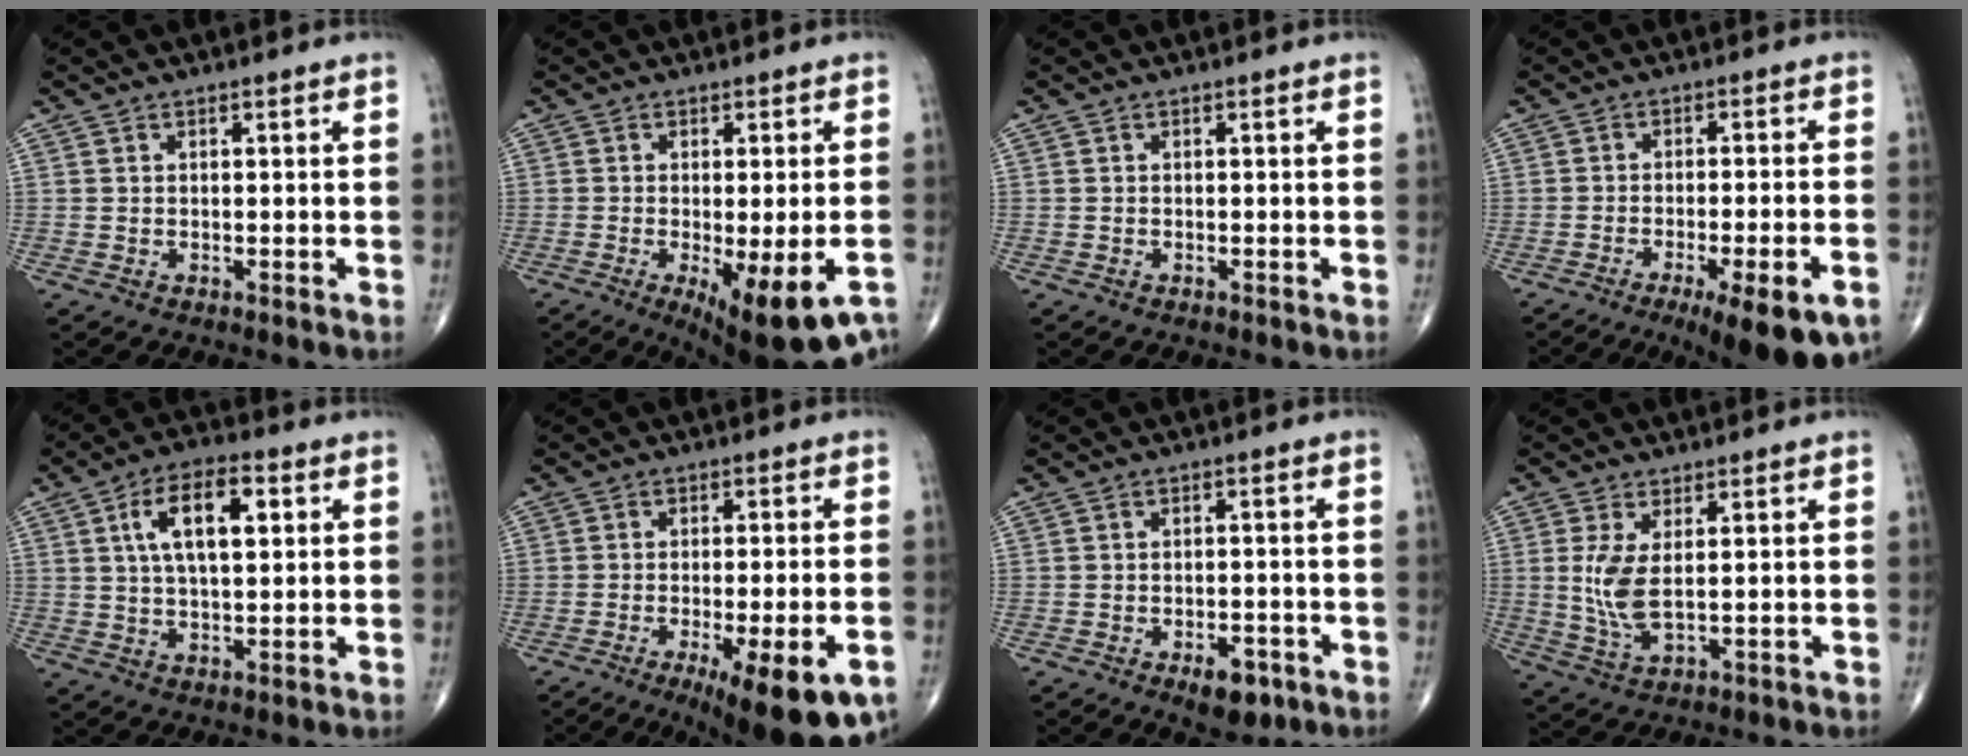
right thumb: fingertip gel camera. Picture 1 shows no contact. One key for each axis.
{"total": 14.2, "fx": -7.7, "fy": 3.9, "fz": 11.3, "tx": -0.120, "ty": -0.004, "tz": -0.103}
{"total": 0.0}
{"total": 14.1, "fx": -8.0, "fy": 3.3, "fz": 11.2, "tx": -0.127, "ty": 0.012, "tz": -0.113}
{"total": 11.0, "fx": 3.1, "fy": 5.0, "fz": 9.3, "tx": -0.152, "ty": 0.007, "tz": 0.050}
{"total": 16.9, "fx": -8.7, "fy": 4.6, "fz": 13.7, "tx": -0.152, "ty": 0.009, "tz": -0.119}
{"total": 5.8, "fx": -3.1, "fy": 2.9, "fz": 3.9, "tx": -0.042, "ty": 0.012, "tz": -0.038}
{"total": 6.2, "fx": 0.8, "fy": 2.3, "fz": 5.7, "tx": -0.132, "ty": -0.015, "tz": 0.024}